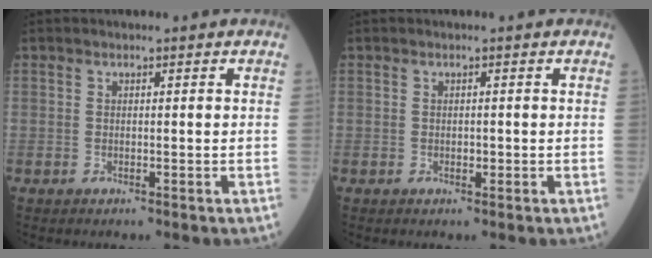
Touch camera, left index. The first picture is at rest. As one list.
[{"total": 0.6, "force": [-0.1, 0.3, 0.5], "torque": [-0.007, 0.001, -0.002]}]